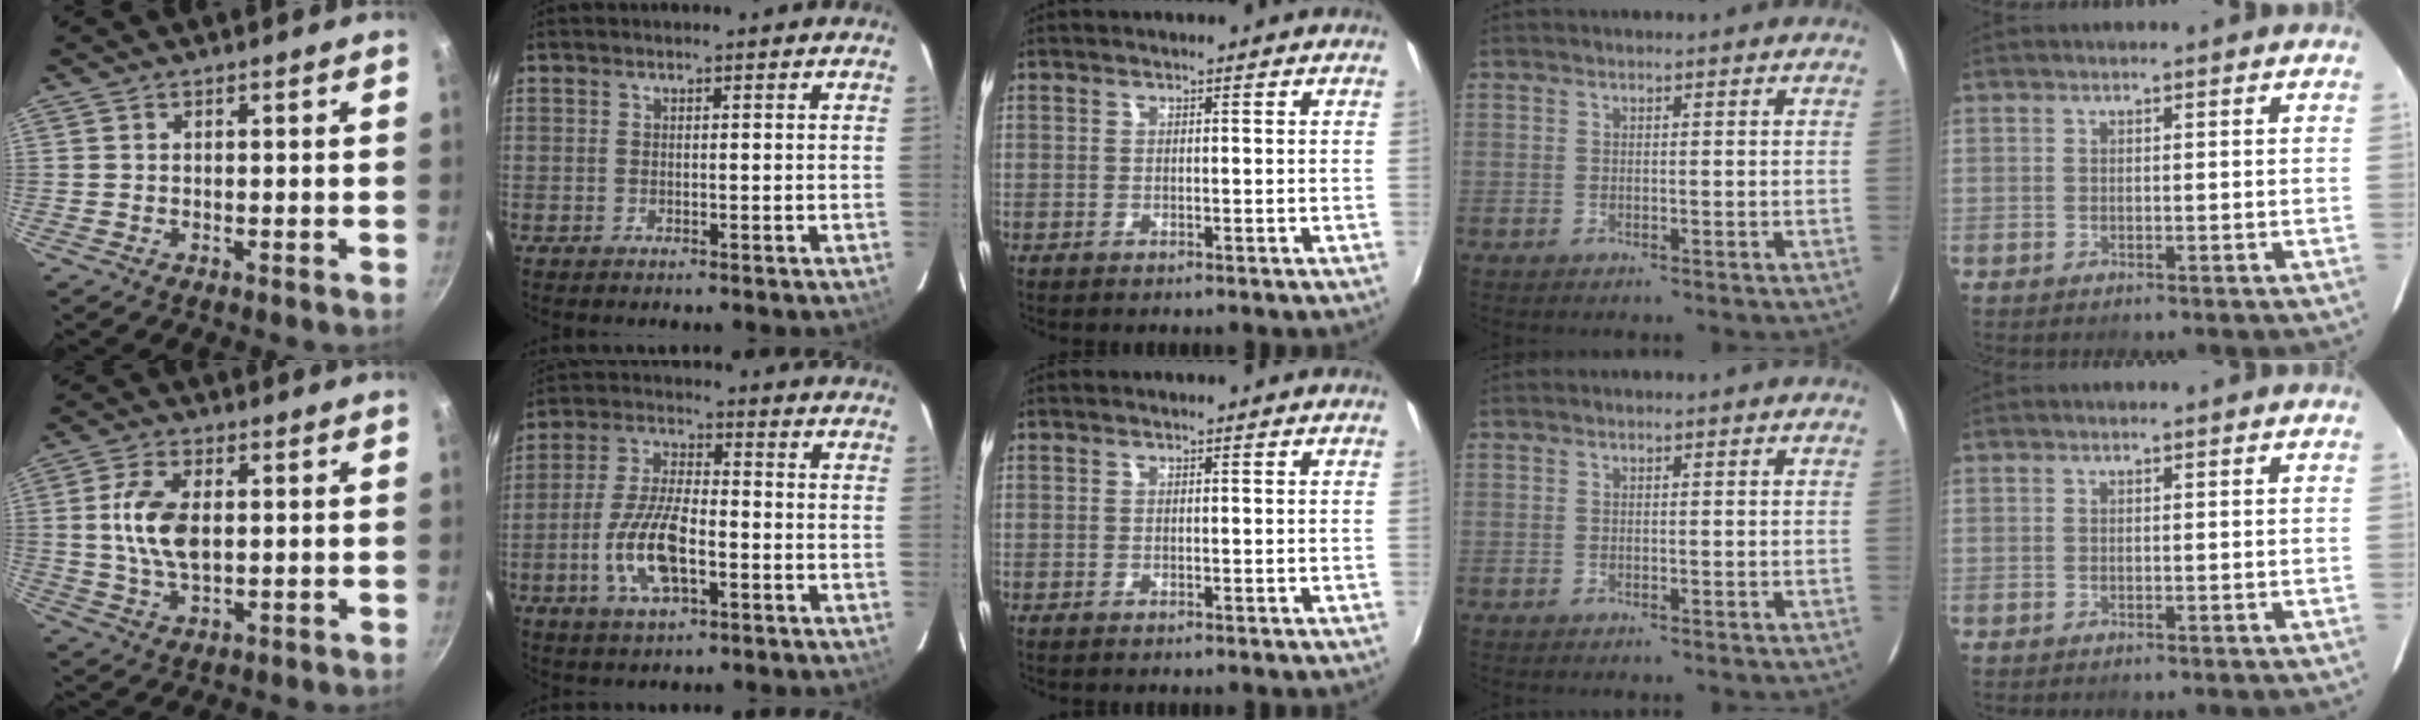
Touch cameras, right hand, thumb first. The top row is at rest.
{"thumb": {"total": 9.9, "force": [1.0, 5.5, 8.2], "torque": [-0.153, 0.002, 0.017]}, "index": {"total": 11.8, "force": [-4.0, 4.4, 10.2], "torque": [-0.212, -0.002, -0.074]}}